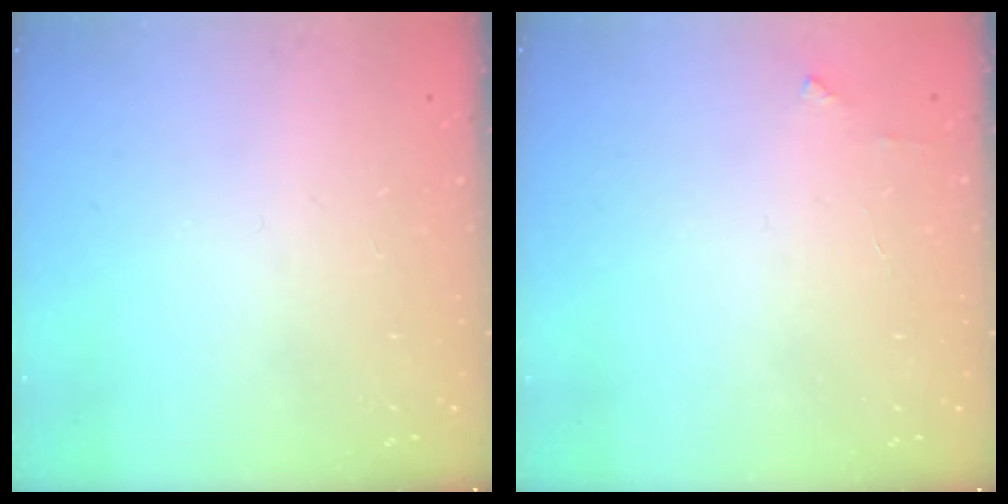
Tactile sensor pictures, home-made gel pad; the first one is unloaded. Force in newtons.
{"total": 2.6, "press": 2.6, "slide": 0.2}